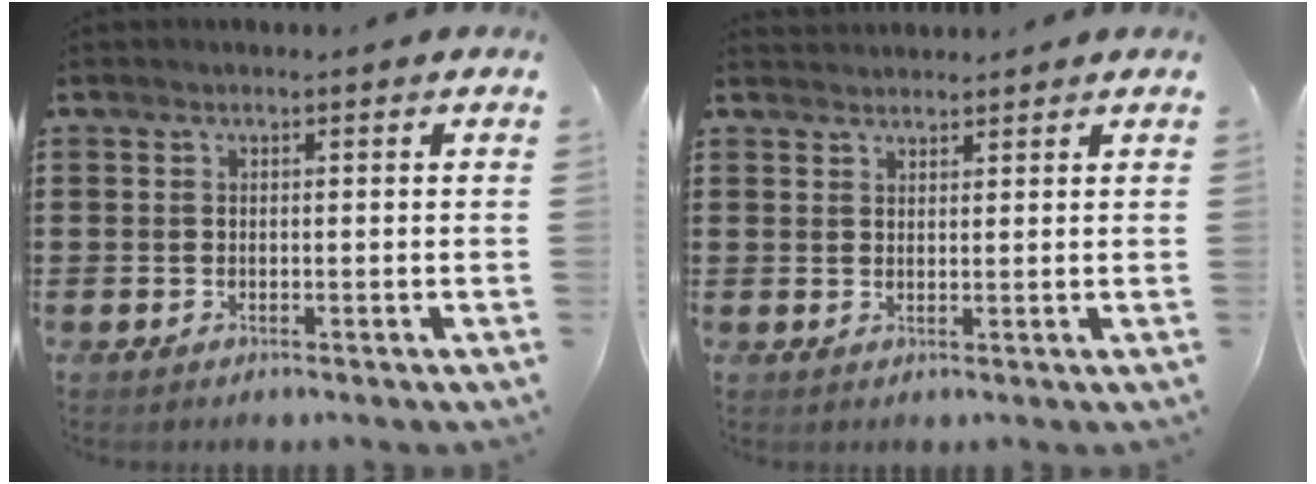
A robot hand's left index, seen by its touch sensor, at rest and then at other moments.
{"total": 1.7, "force": [1.6, 0.2, -0.1], "torque": [-0.001, 0.002, 0.033]}